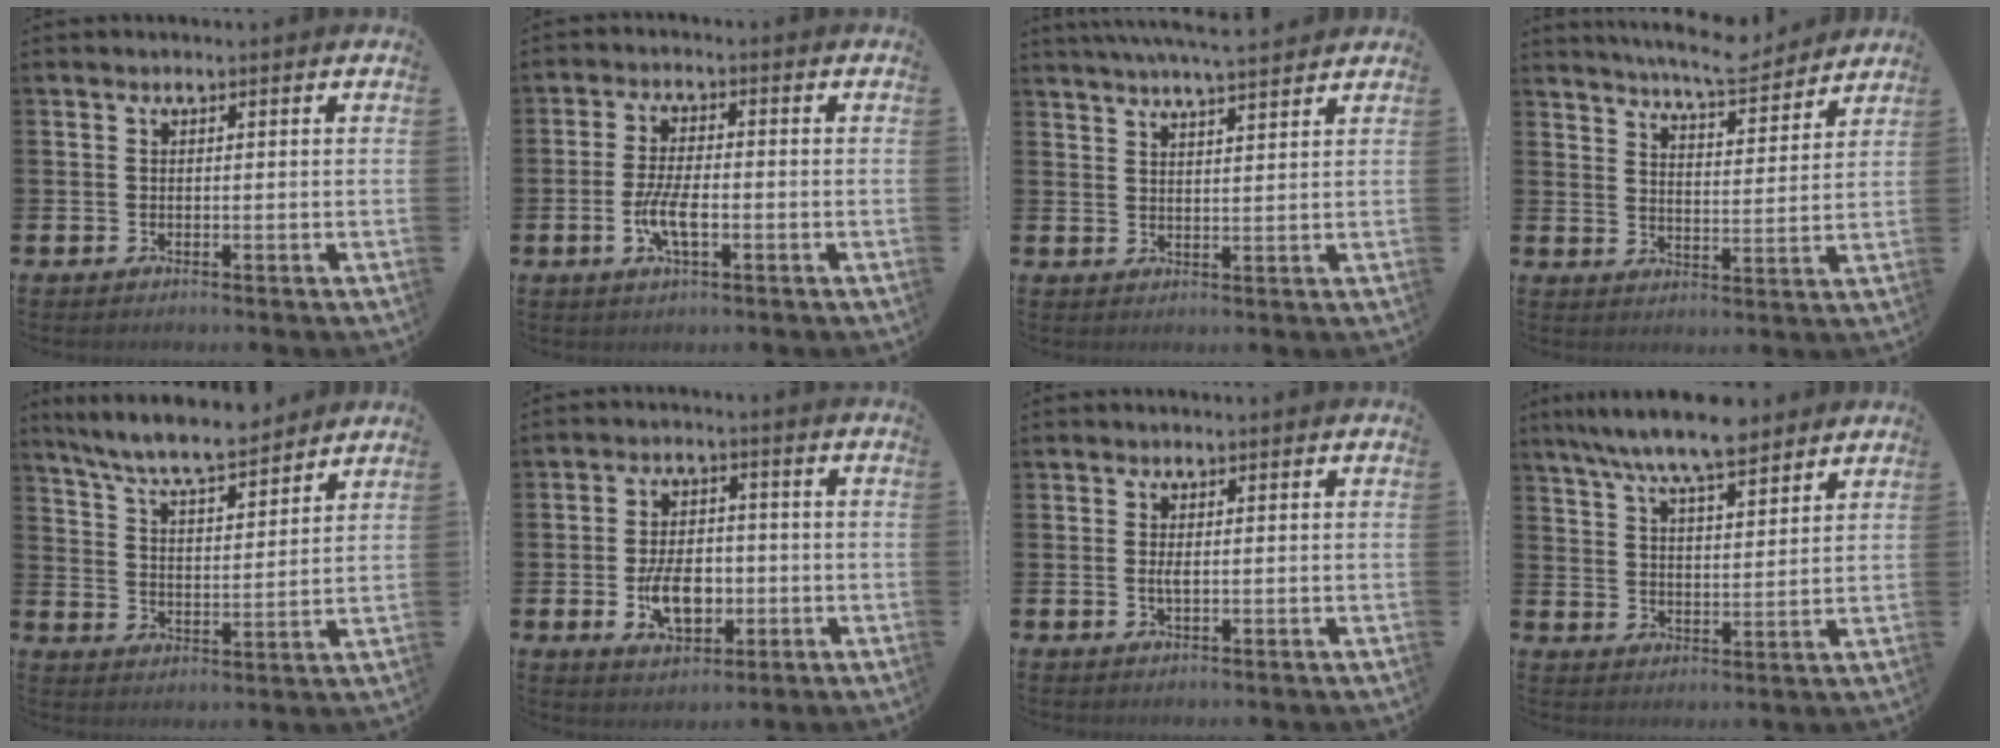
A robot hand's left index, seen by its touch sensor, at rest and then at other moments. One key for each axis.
{"total": 5.1, "fx": -1.4, "fy": 1.9, "fz": 4.5, "tx": -0.090, "ty": 0.001, "tz": -0.027}
{"total": 5.9, "fx": 5.6, "fy": -0.1, "fz": 1.6, "tx": -0.037, "ty": -0.024, "tz": 0.100}
{"total": 7.3, "fx": 7.1, "fy": 0.4, "fz": 1.6, "tx": -0.045, "ty": -0.042, "tz": 0.126}
{"total": 7.9, "fx": 7.4, "fy": 0.7, "fz": 2.7, "tx": -0.084, "ty": -0.043, "tz": 0.131}
{"total": 6.7, "fx": -1.5, "fy": 4.2, "fz": 5.0, "tx": -0.086, "ty": 0.009, "tz": -0.029}
{"total": 1.2, "fx": 0.1, "fy": 0.3, "fz": 1.2, "tx": -0.022, "ty": 0.001, "tz": 0.001}
{"total": 8.8, "fx": 8.1, "fy": 1.2, "fz": 3.4, "tx": -0.089, "ty": -0.030, "tz": 0.147}